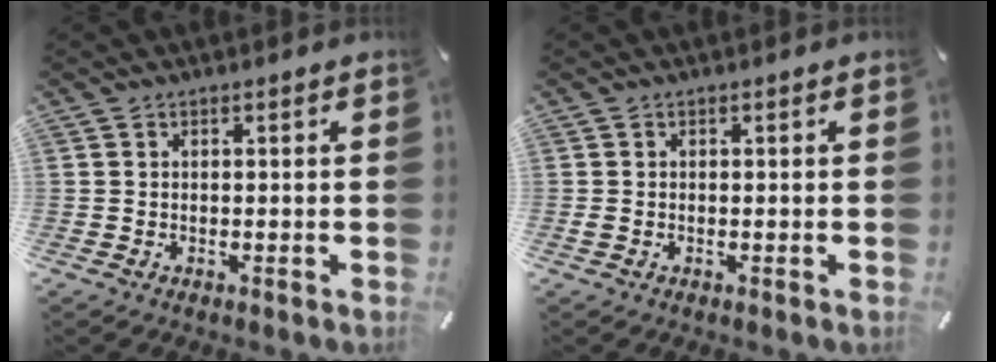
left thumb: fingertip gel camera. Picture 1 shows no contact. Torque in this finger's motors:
{"motor_torque": [0.21, 0.93, 0.04, 0.00, 0.01]}